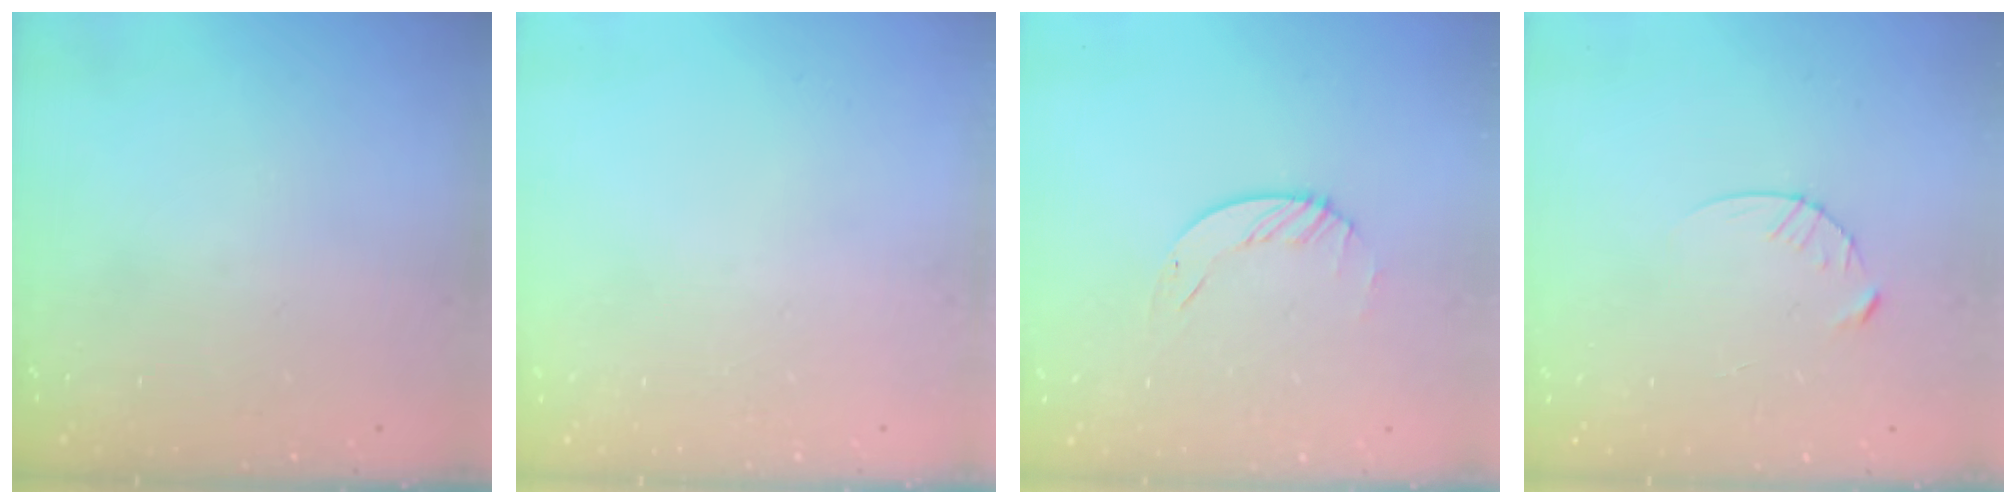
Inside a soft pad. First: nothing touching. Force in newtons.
{"total": 0.0}
{"total": 1.9, "press": 1.9, "slide": 0.2}
{"total": 3.6, "press": 3.6, "slide": 0.5}